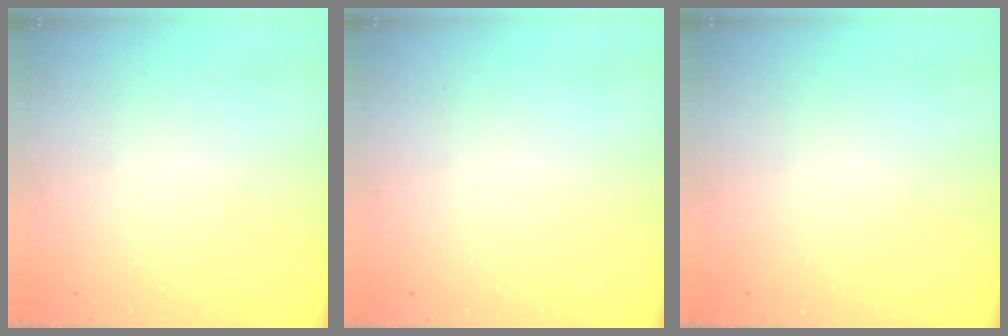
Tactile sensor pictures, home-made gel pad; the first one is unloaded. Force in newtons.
{"total": 0.0}
{"total": 0.0}